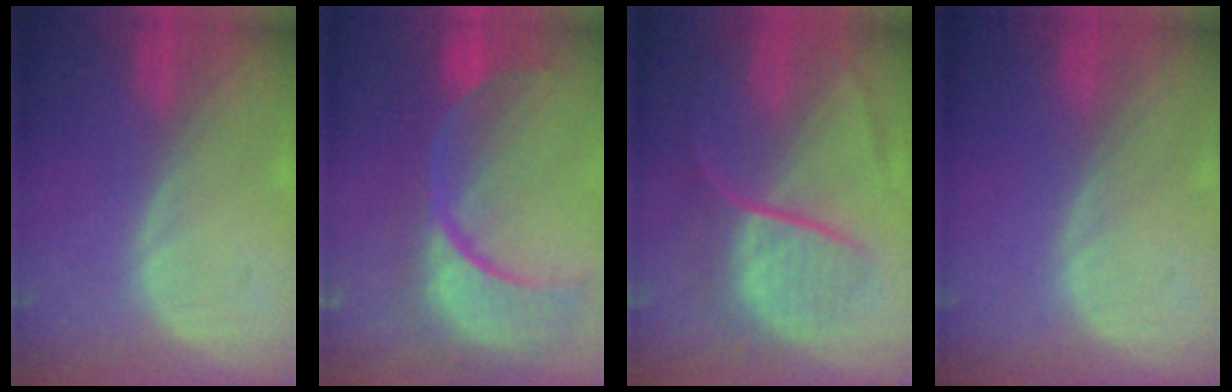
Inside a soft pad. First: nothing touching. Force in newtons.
{"total": 13.7, "press": 10.8, "slide": 8.3}
{"total": 9.3, "press": 7.7, "slide": 5.2}
{"total": 0.0}